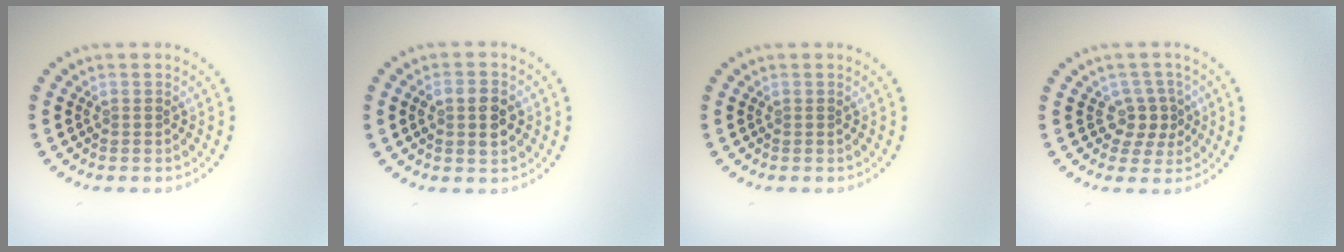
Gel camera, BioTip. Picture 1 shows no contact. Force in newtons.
{"total": 2.8, "press": 2.8, "slide": 0.4}
{"total": 0.0}
{"total": 2.5, "press": 2.0, "slide": 1.5}